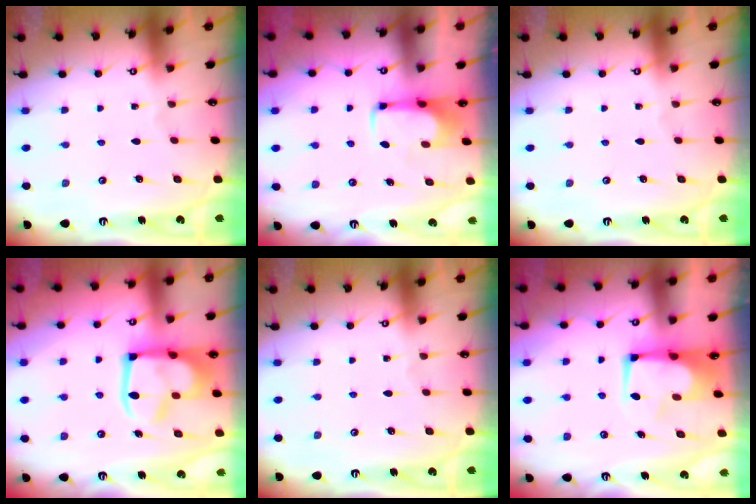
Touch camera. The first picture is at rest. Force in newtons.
{"total": 1.3, "press": 1.2, "slide": 0.3}
{"total": 0.0}
{"total": 12.3, "press": 12.2, "slide": 1.7}
{"total": 0.0}
{"total": 2.6, "press": 2.5, "slide": 0.6}